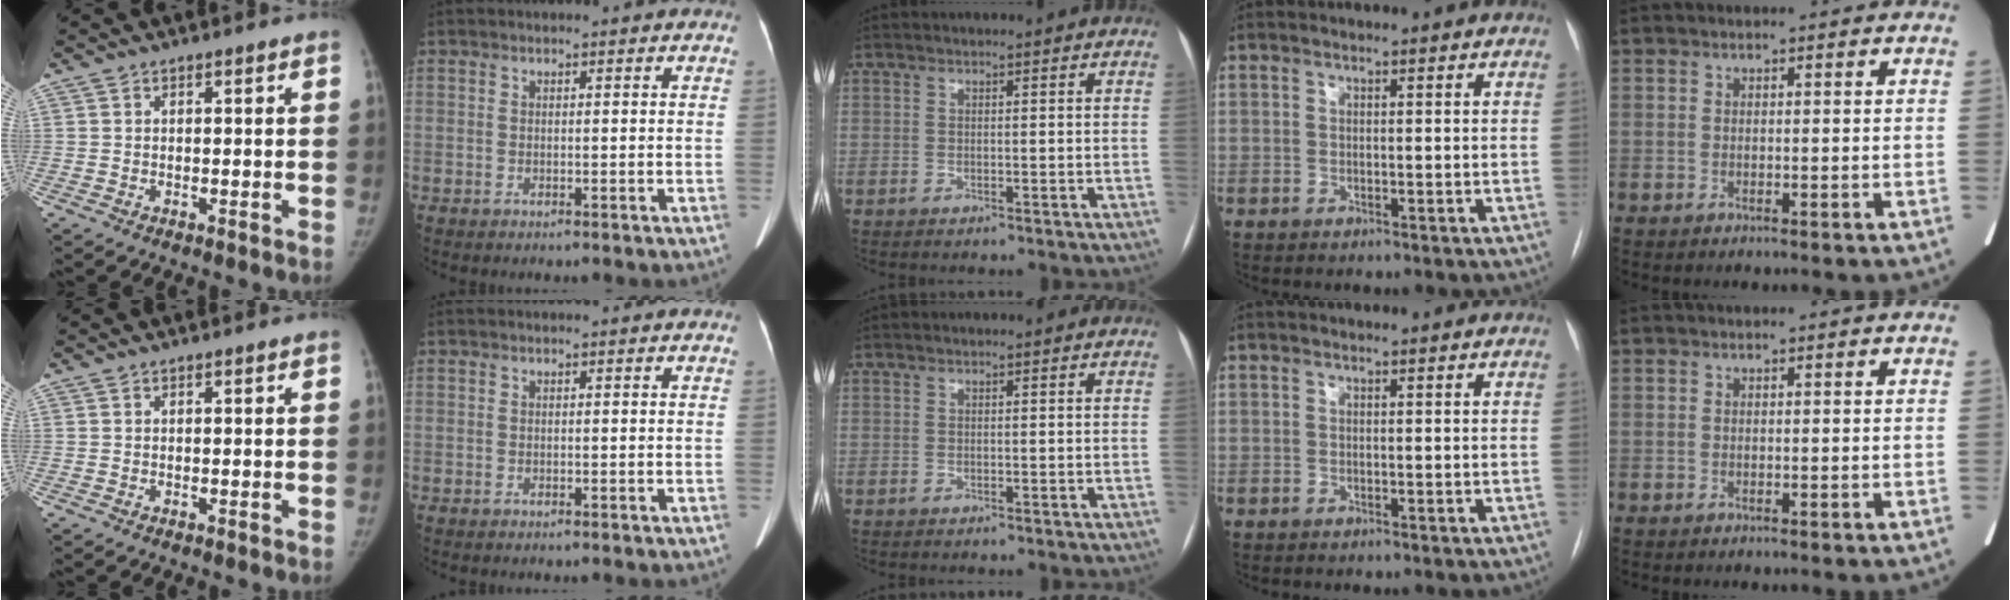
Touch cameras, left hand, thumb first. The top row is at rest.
{}